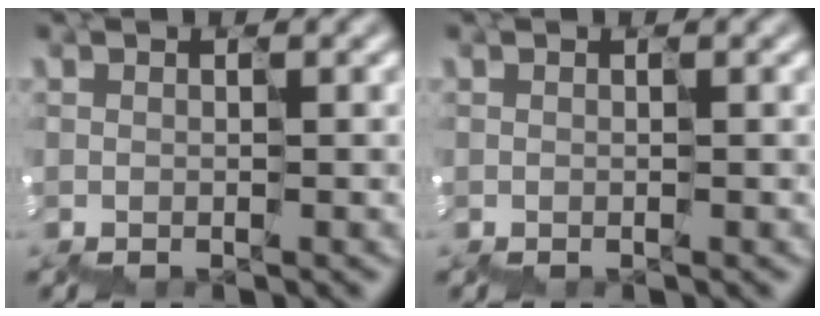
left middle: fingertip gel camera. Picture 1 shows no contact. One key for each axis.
{"total": 0.0}